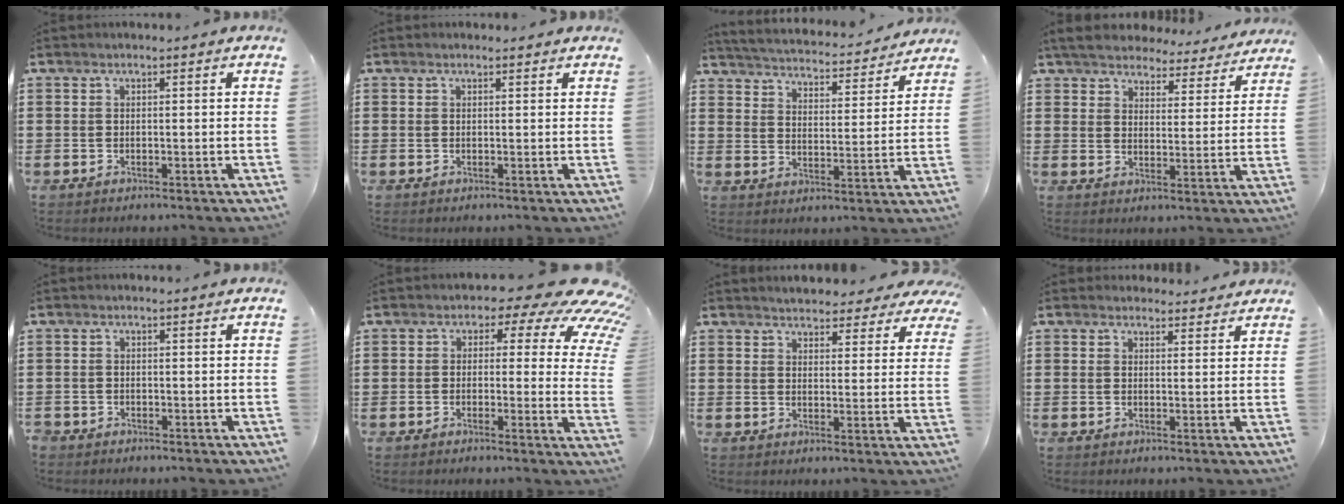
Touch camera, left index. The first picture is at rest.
{"total": 0.5, "force": [0.4, 0.2, 0.2], "torque": [-0.005, 0.001, 0.009]}
{"total": 3.6, "force": [3.6, -0.1, 0.2], "torque": [-0.027, -0.033, 0.054]}
{"total": 5.3, "force": [5.2, 0.5, 0.6], "torque": [-0.040, -0.034, 0.090]}
{"total": 0.8, "force": [-0.7, 0.4, -0.1], "torque": [-0.001, 0.003, -0.016]}
{"total": 7.0, "force": [4.3, 3.3, 4.5], "torque": [-0.068, -0.030, 0.064]}
{"total": 3.4, "force": [3.4, 0.5, 0.0], "torque": [-0.016, -0.011, 0.060]}
{"total": 2.5, "force": [2.4, 0.7, 0.2], "torque": [-0.001, -0.004, 0.044]}